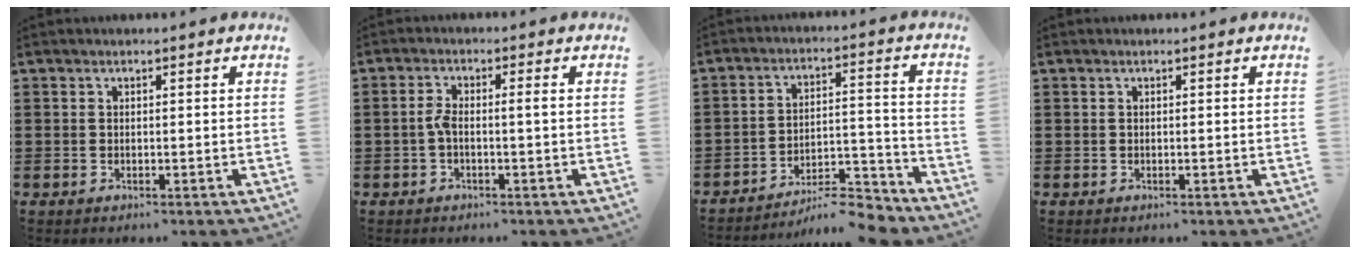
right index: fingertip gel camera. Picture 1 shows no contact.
{"total": 2.6, "force": [-0.5, 0.4, 2.5], "torque": [-0.055, 0.000, -0.014]}
{"total": 8.5, "force": [-7.9, 1.5, 2.9], "torque": [-0.032, 0.030, -0.148]}
{"total": 0.0}